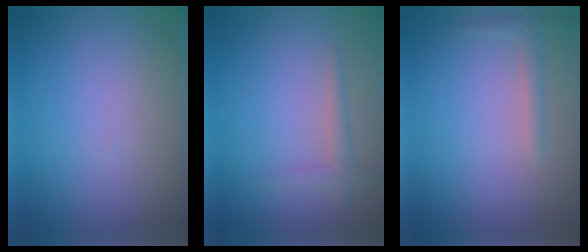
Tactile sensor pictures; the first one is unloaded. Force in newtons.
{"total": 1.4, "press": 1.4, "slide": 0.1}
{"total": 1.3, "press": 1.3, "slide": 0.1}